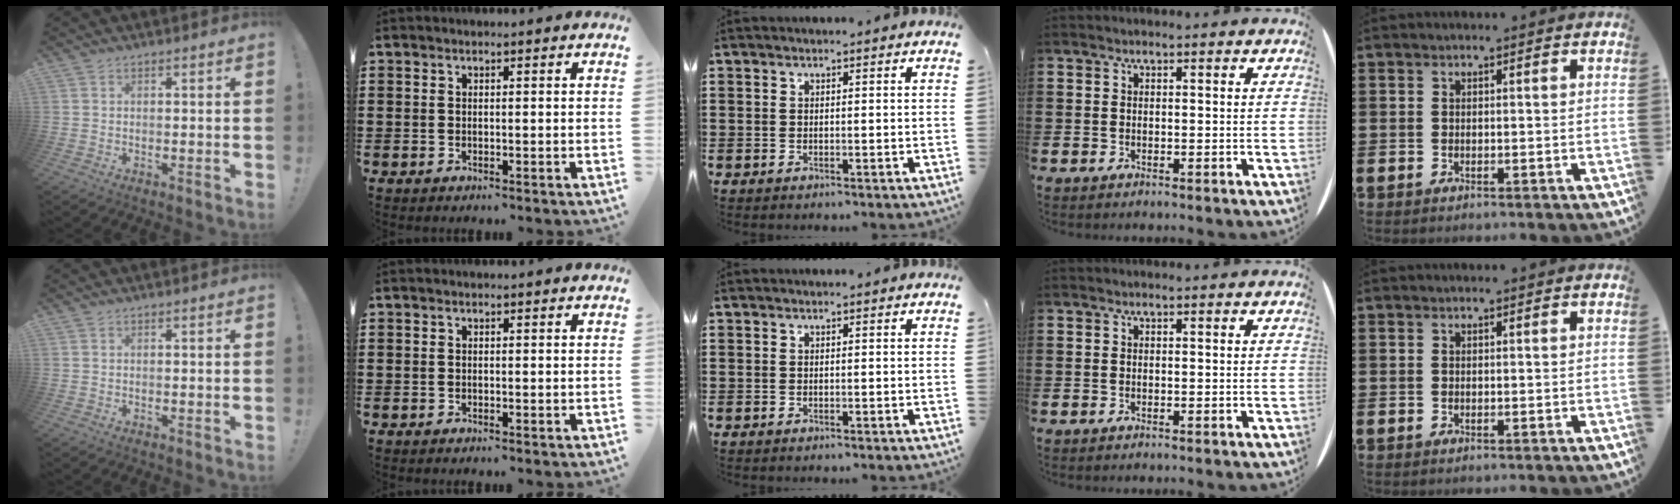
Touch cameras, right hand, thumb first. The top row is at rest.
{}